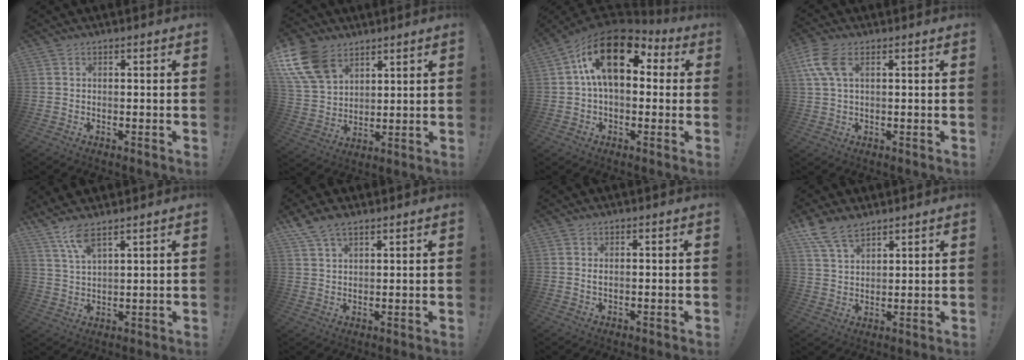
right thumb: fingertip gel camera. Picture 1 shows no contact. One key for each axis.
{"total": 14.7, "fx": 8.5, "fy": 9.4, "fz": 7.5, "tx": -0.152, "ty": -0.044, "tz": 0.165}
{"total": 18.5, "fx": 6.1, "fy": 9.9, "fz": 14.4, "tx": -0.237, "ty": -0.016, "tz": 0.106}
{"total": 7.5, "fx": 2.6, "fy": 3.6, "fz": 6.0, "tx": -0.132, "ty": 0.004, "tz": 0.053}
{"total": 6.7, "fx": 5.2, "fy": 1.4, "fz": 4.0, "tx": -0.090, "ty": -0.022, "tz": 0.096}
{"total": 6.5, "fx": 4.8, "fy": 2.8, "fz": 3.4, "tx": -0.073, "ty": -0.016, "tz": 0.096}
{"total": 0.8, "fx": 0.2, "fy": 0.3, "fz": 0.7, "tx": -0.008, "ty": -0.002, "tz": 0.002}
{"total": 9.0, "fx": 6.9, "fy": 4.3, "fz": 3.7, "tx": -0.077, "ty": -0.033, "tz": 0.138}